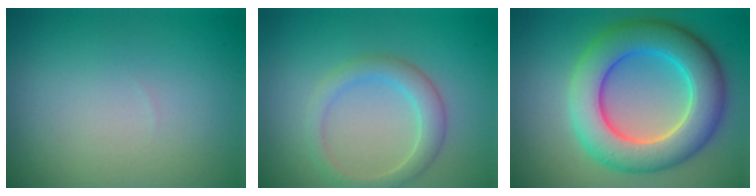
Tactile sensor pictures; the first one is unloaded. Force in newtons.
{"total": 2.7, "press": 2.7, "slide": 0.2}
{"total": 8.9, "press": 8.9, "slide": 0.0}